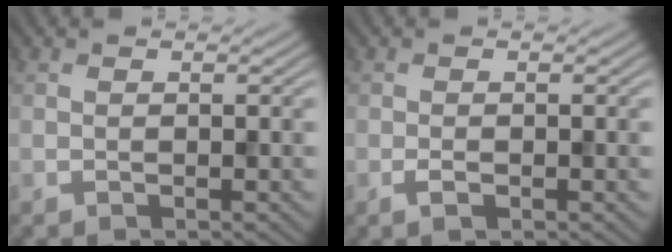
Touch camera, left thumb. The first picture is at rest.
{"total": 1.2, "force": [-0.6, 0.5, 1.0], "torque": [-0.023, -0.002, -0.011]}